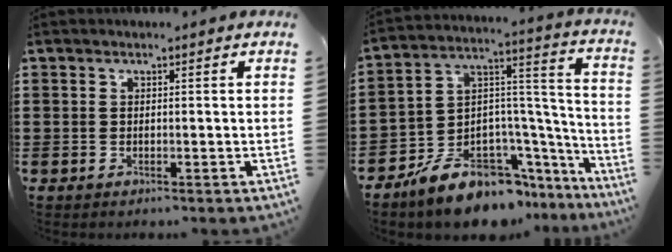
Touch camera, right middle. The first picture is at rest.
{"total": 10.8, "force": [-8.6, 5.5, 3.6], "torque": [-0.077, 0.023, -0.158]}